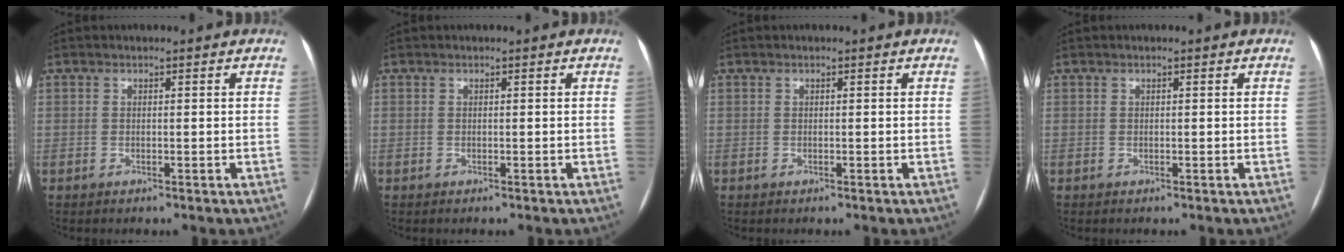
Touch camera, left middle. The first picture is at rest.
{"total": 0.0}
{"total": 0.0}
{"total": 0.0}